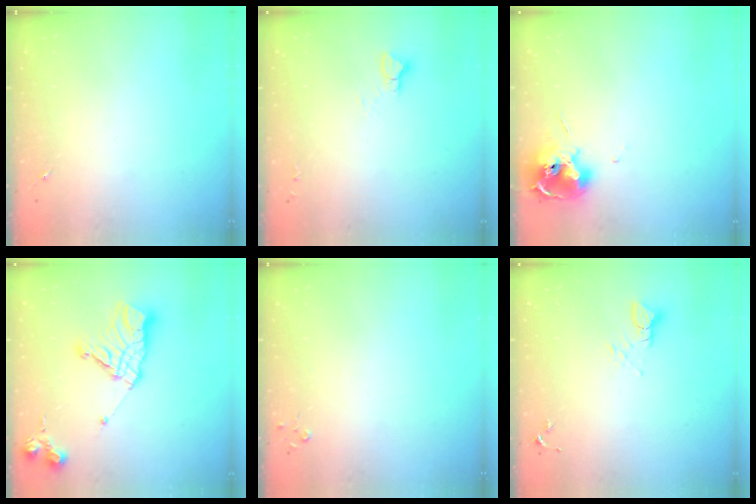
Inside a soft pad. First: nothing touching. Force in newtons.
{"total": 3.6, "press": 3.6, "slide": 0.3}
{"total": 11.2, "press": 11.1, "slide": 1.1}
{"total": 16.2, "press": 16.1, "slide": 1.6}
{"total": 2.7, "press": 2.7, "slide": 0.3}
{"total": 3.9, "press": 3.9, "slide": 0.4}